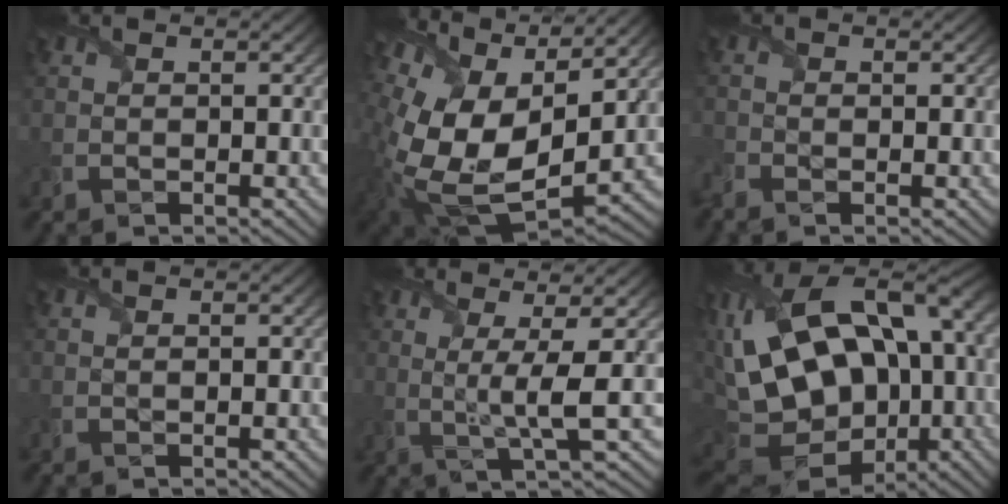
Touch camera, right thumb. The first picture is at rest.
{"total": 16.1, "force": [4.6, 9.0, 12.5], "torque": [-0.260, -0.009, 0.106]}
{"total": 1.8, "force": [-1.4, 0.5, 1.0], "torque": [-0.031, -0.010, -0.035]}
{"total": 0.0}
{"total": 5.7, "force": [1.0, 0.6, 5.6], "torque": [-0.114, 0.008, 0.021]}
{"total": 22.6, "force": [2.0, 14.6, 17.1], "torque": [-0.370, -0.017, 0.059]}